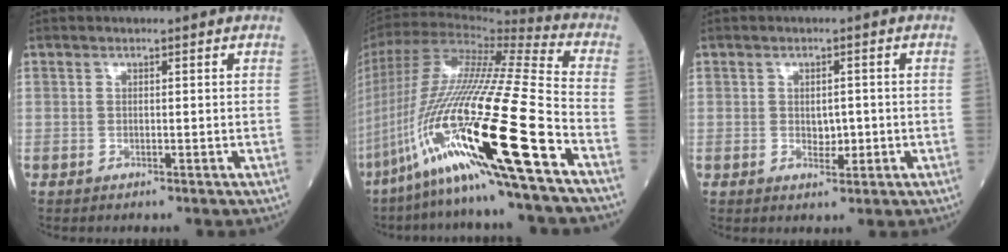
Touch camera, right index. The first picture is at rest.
{"total": 29.1, "force": [-13.2, 0.8, 26.0], "torque": [-0.522, -0.065, -0.245]}
{"total": 2.5, "force": [-0.3, 1.5, 1.9], "torque": [-0.025, 0.000, -0.001]}